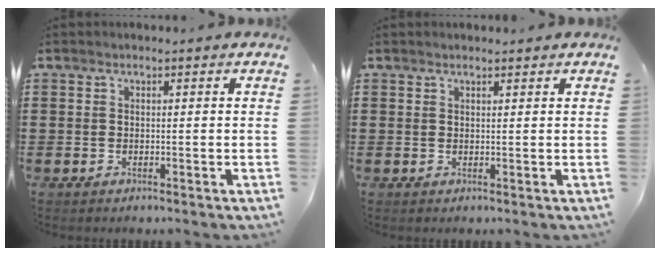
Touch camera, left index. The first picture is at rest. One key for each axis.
{"total": 0.8, "fx": 0.7, "fy": 0.1, "fz": 0.4, "tx": -0.009, "ty": 0.000, "tz": 0.013}